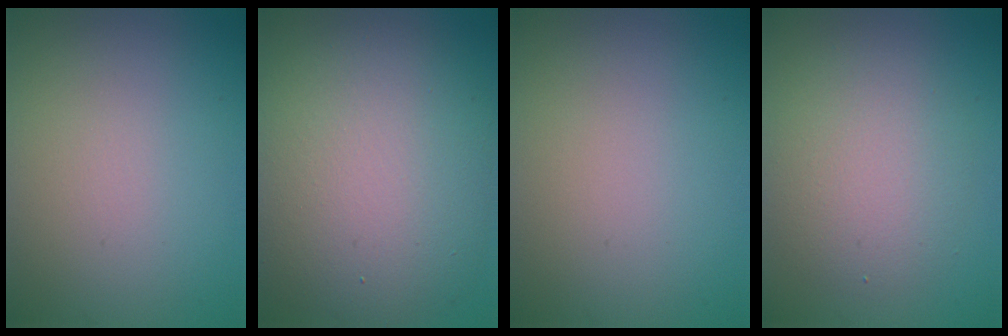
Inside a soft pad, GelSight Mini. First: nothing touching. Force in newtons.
{"total": 11.5, "press": 11.4, "slide": 0.8}
{"total": 0.0}
{"total": 4.2, "press": 4.2, "slide": 0.3}